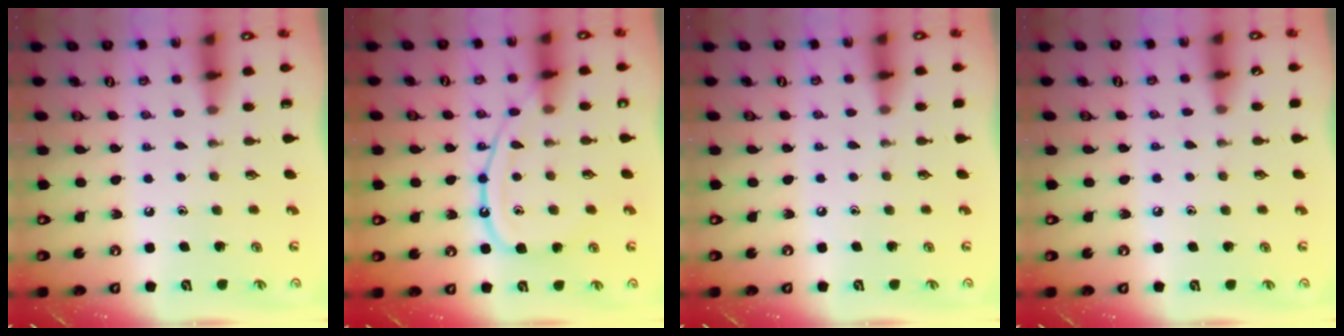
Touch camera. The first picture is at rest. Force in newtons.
{"total": 13.7, "press": 13.6, "slide": 1.3}
{"total": 0.9, "press": 0.9, "slide": 0.2}
{"total": 3.6, "press": 3.5, "slide": 0.6}